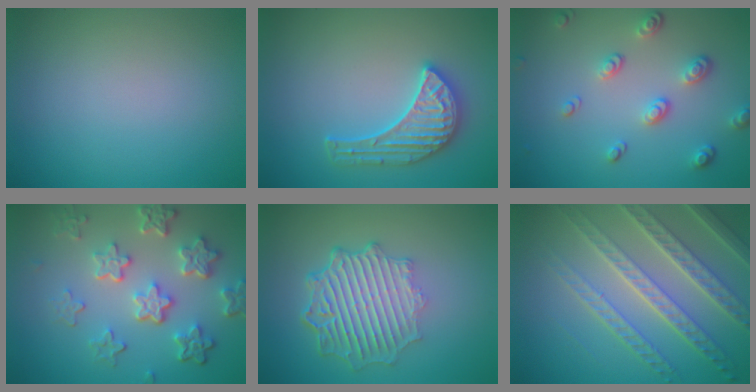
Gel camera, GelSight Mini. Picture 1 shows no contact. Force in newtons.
{"total": 4.2, "press": 3.9, "slide": 1.5}
{"total": 3.3, "press": 2.6, "slide": 1.9}
{"total": 5.8, "press": 4.4, "slide": 3.8}
{"total": 6.5, "press": 4.8, "slide": 4.4}
{"total": 7.4, "press": 5.3, "slide": 5.2}